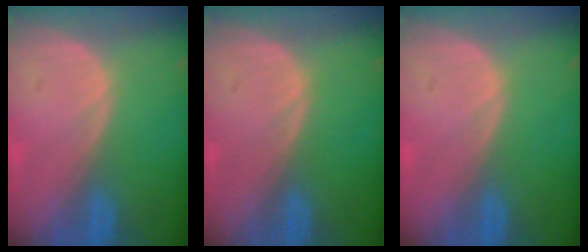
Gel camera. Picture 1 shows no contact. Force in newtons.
{"total": 0.0}
{"total": 0.0}